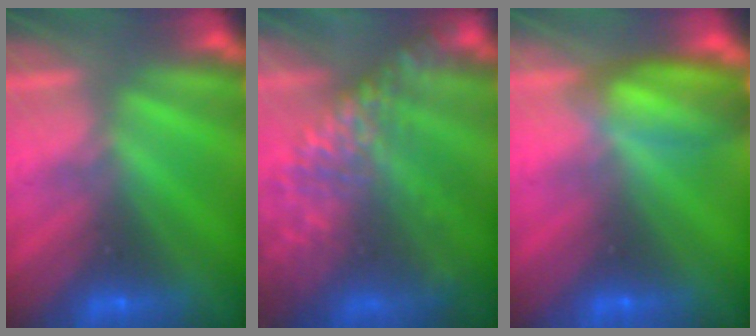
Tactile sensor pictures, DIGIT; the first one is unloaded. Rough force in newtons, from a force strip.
{"total": 6.4}
{"total": 7.7}